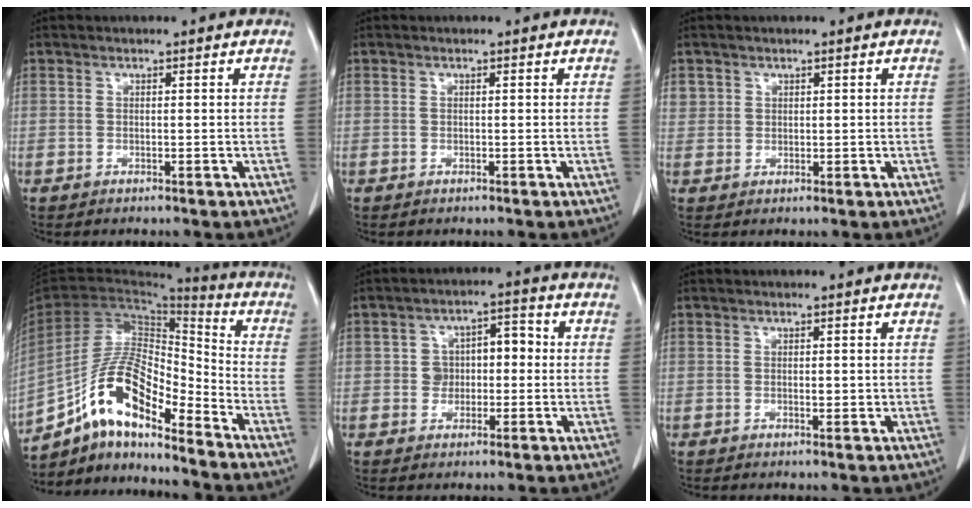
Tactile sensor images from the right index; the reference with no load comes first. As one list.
[{"total": 0.0}, {"total": 2.0, "force": [1.0, 1.7, 0.2], "torque": [0.010, 0.002, 0.017]}, {"total": 14.0, "force": [-9.7, 3.5, 9.5], "torque": [-0.179, 0.023, -0.175]}, {"total": 5.4, "force": [-0.2, 4.2, 3.4], "torque": [-0.053, 0.035, 0.000]}, {"total": 0.8, "force": [0.0, 0.2, 0.8], "torque": [-0.014, -0.001, 0.002]}]